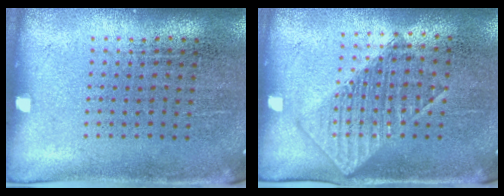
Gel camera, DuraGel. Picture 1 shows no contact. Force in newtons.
{"total": 1.4, "press": 1.3, "slide": 0.5}